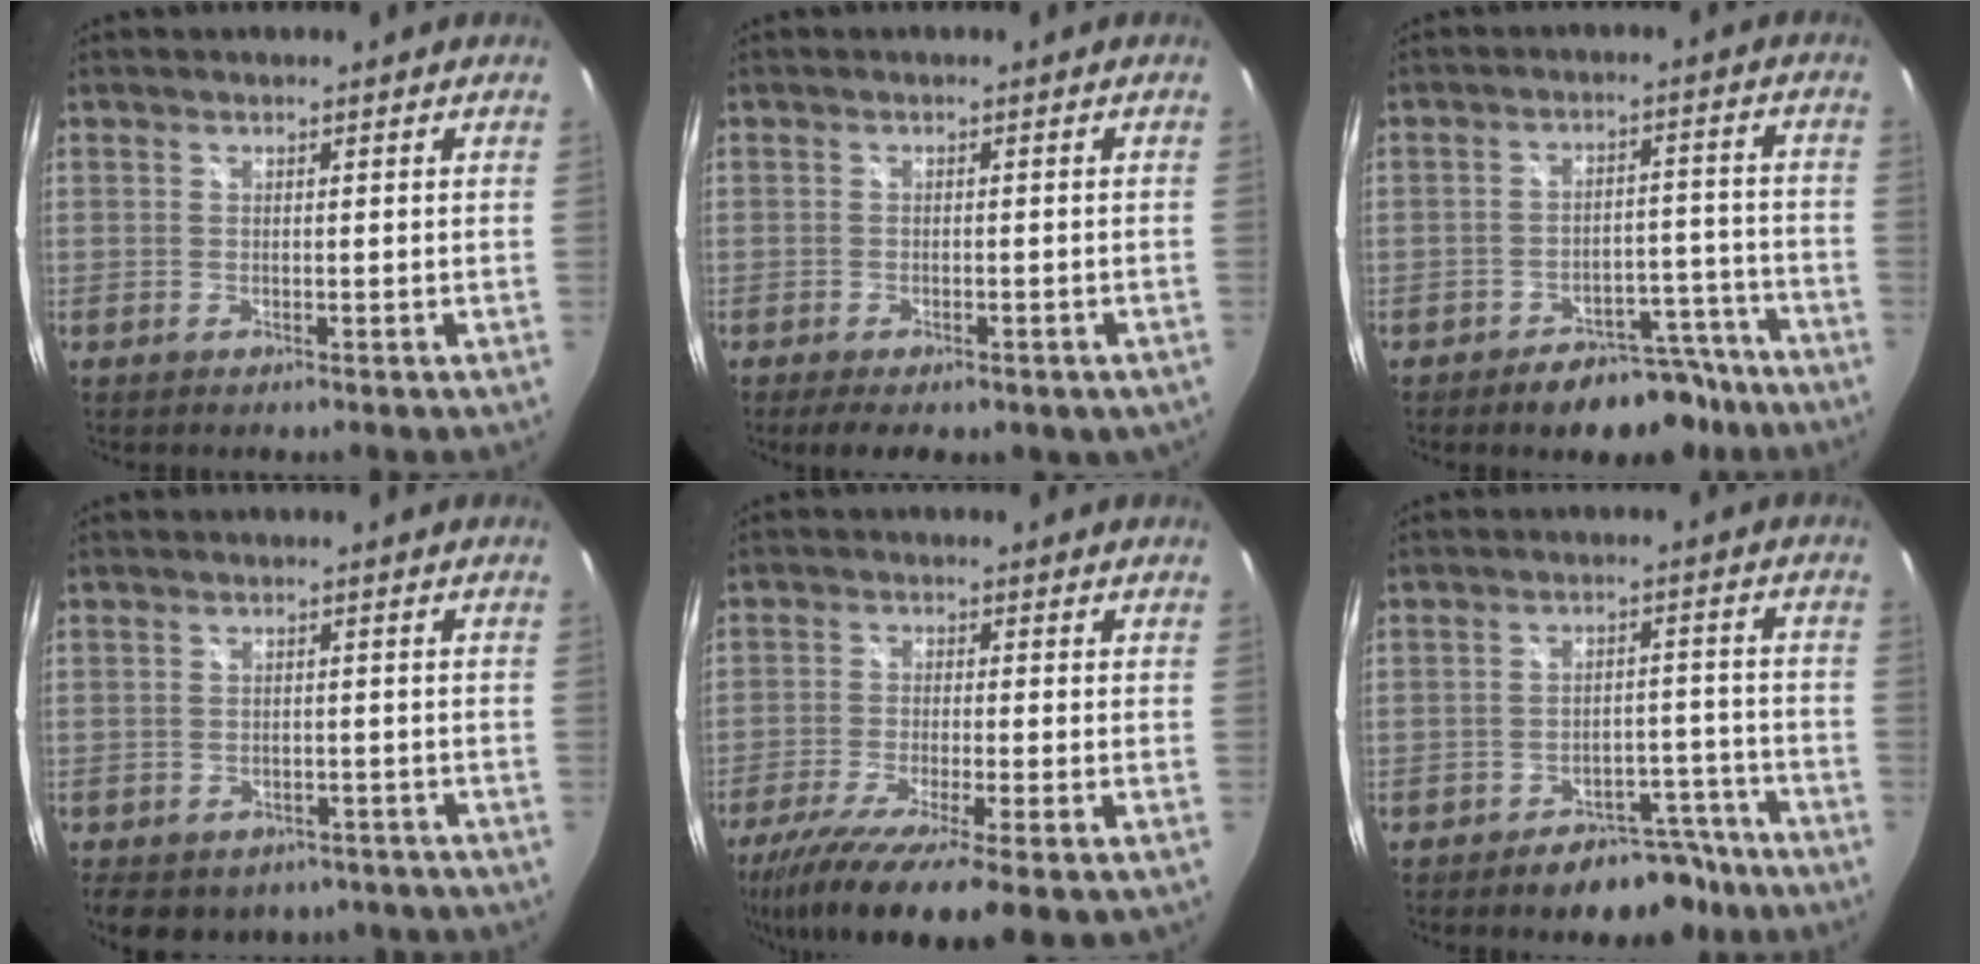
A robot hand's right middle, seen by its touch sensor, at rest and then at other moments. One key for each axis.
{"total": 7.8, "fx": -5.2, "fy": 3.3, "fz": 4.8, "tx": -0.100, "ty": -0.023, "tz": -0.068}
{"total": 10.0, "fx": -8.0, "fy": 4.8, "fz": 3.5, "tx": -0.050, "ty": 0.029, "tz": -0.095}
{"total": 13.2, "fx": -9.6, "fy": 7.2, "fz": 5.4, "tx": -0.116, "ty": -0.006, "tz": -0.119}
{"total": 14.2, "fx": -9.9, "fy": 1.5, "fz": 10.2, "tx": -0.203, "ty": -0.056, "tz": -0.168}
{"total": 8.7, "fx": -7.0, "fy": 4.4, "fz": 2.7, "tx": -0.038, "ty": 0.032, "tz": -0.081}